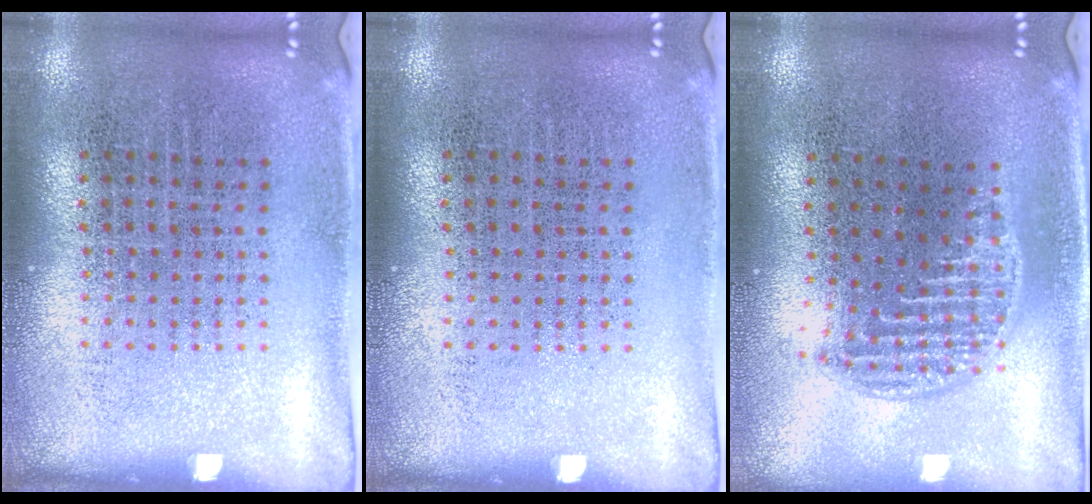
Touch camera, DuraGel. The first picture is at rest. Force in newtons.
{"total": 0.0}
{"total": 1.2, "press": 1.1, "slide": 0.6}